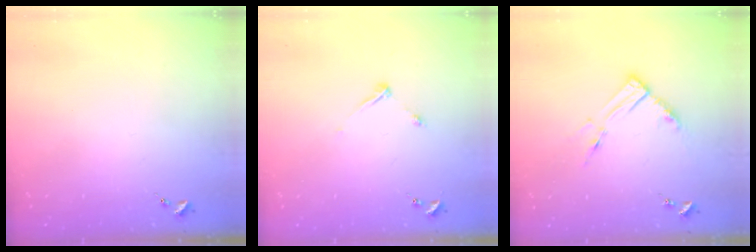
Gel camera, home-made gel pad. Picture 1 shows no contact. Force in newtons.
{"total": 4.8, "press": 4.8, "slide": 0.6}
{"total": 9.3, "press": 9.2, "slide": 1.0}